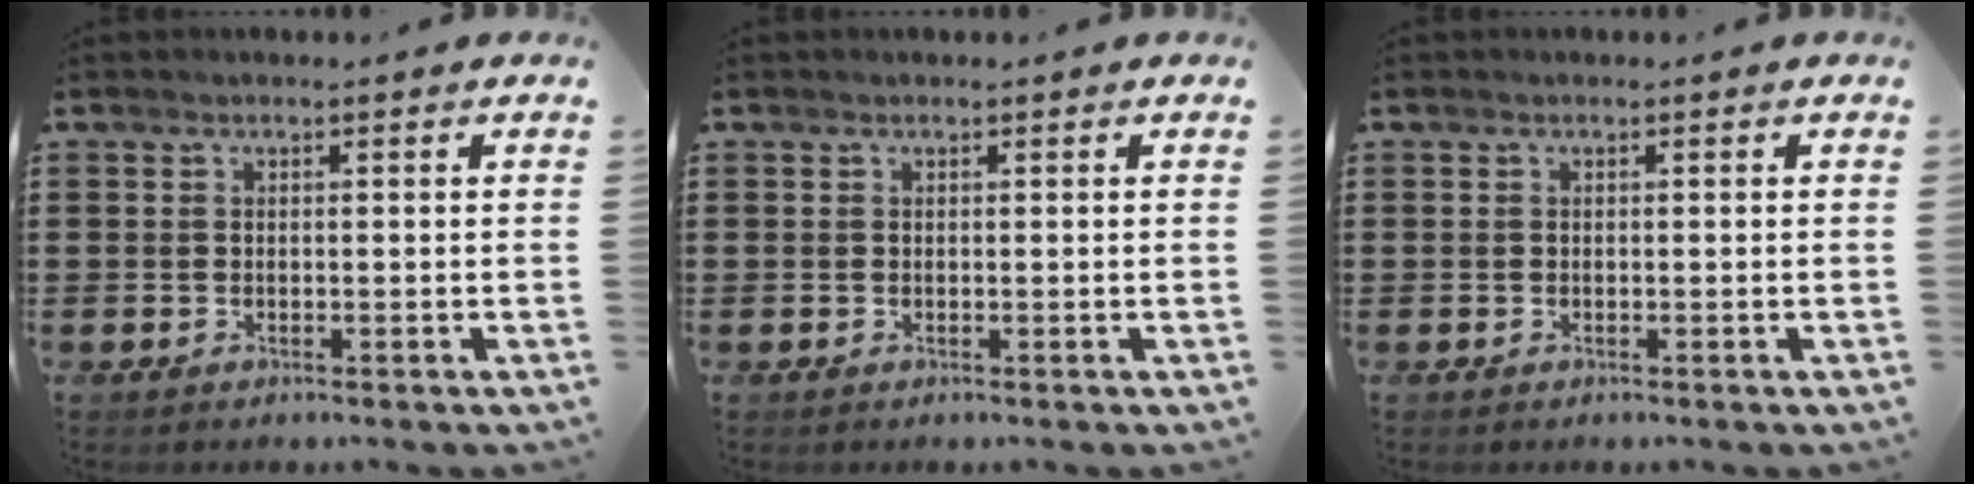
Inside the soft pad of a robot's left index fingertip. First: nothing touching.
{"total": 0.0}
{"total": 0.0}